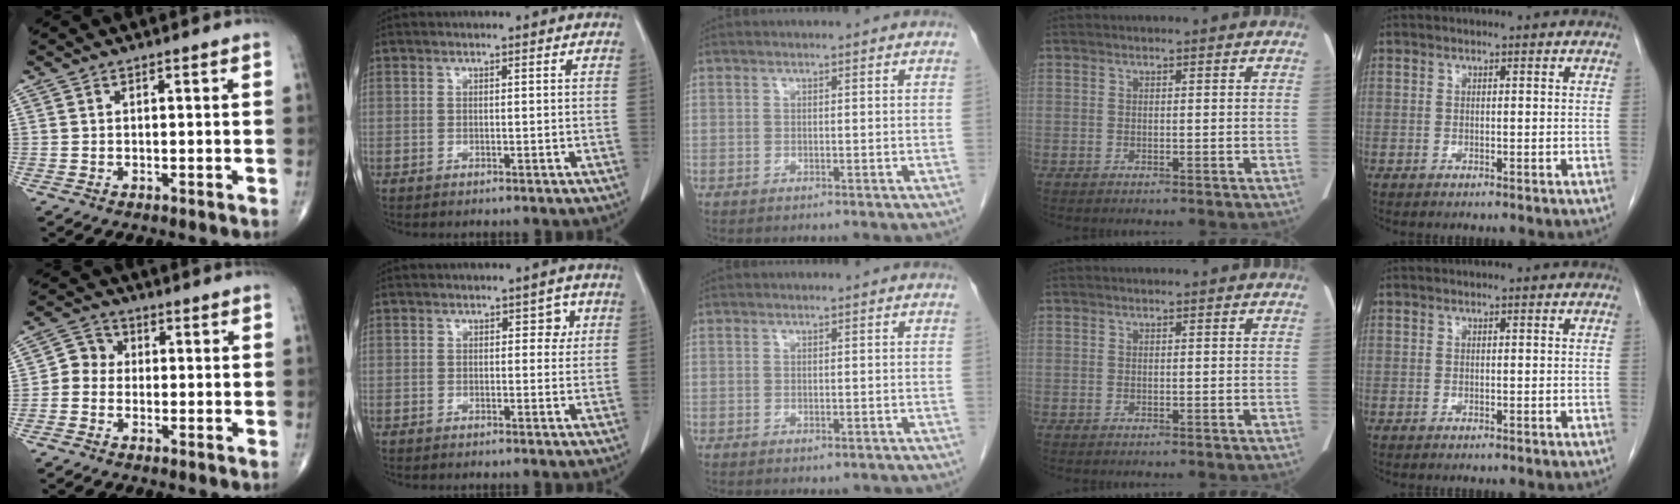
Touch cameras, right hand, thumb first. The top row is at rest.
{"thumb": {"total": 4.3, "force": [-0.7, 3.9, 1.7], "torque": [-0.010, 0.014, -0.030]}, "index": {"total": 2.1, "force": [0.6, 1.4, 1.5], "torque": [-0.011, 0.008, 0.004]}, "middle": {"total": 0.9, "force": [-0.6, 0.5, 0.5], "torque": [-0.005, -0.001, -0.002]}}